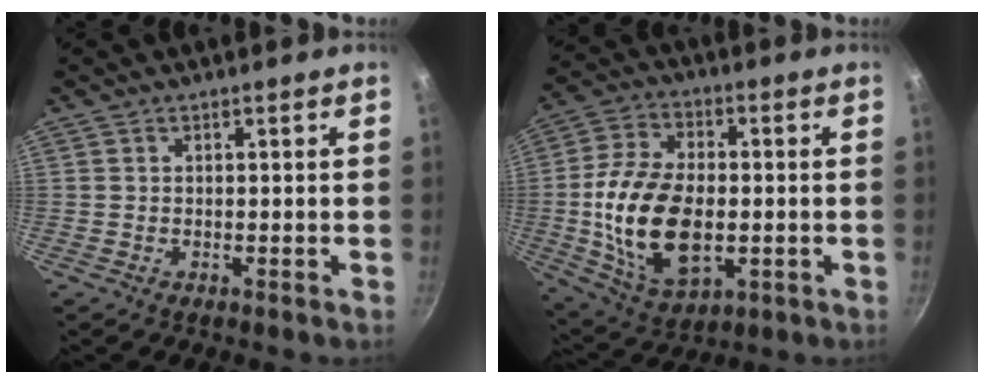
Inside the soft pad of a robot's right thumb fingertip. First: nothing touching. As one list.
[{"total": 18.9, "force": [-1.9, 11.2, 15.1], "torque": [-0.283, 0.010, -0.027]}]